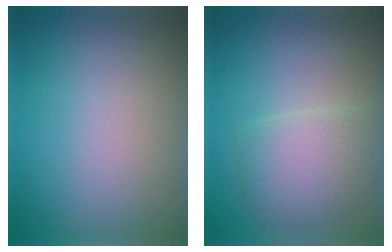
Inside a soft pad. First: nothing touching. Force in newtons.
{"total": 3.9, "press": 3.9, "slide": 0.1}